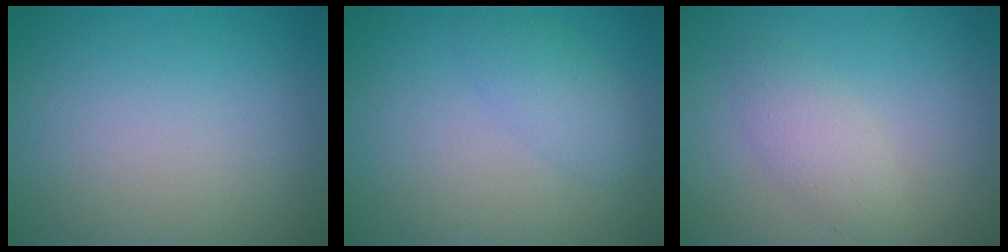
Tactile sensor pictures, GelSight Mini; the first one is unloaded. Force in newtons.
{"total": 2.1, "press": 2.1, "slide": 0.1}
{"total": 2.3, "press": 2.3, "slide": 0.2}